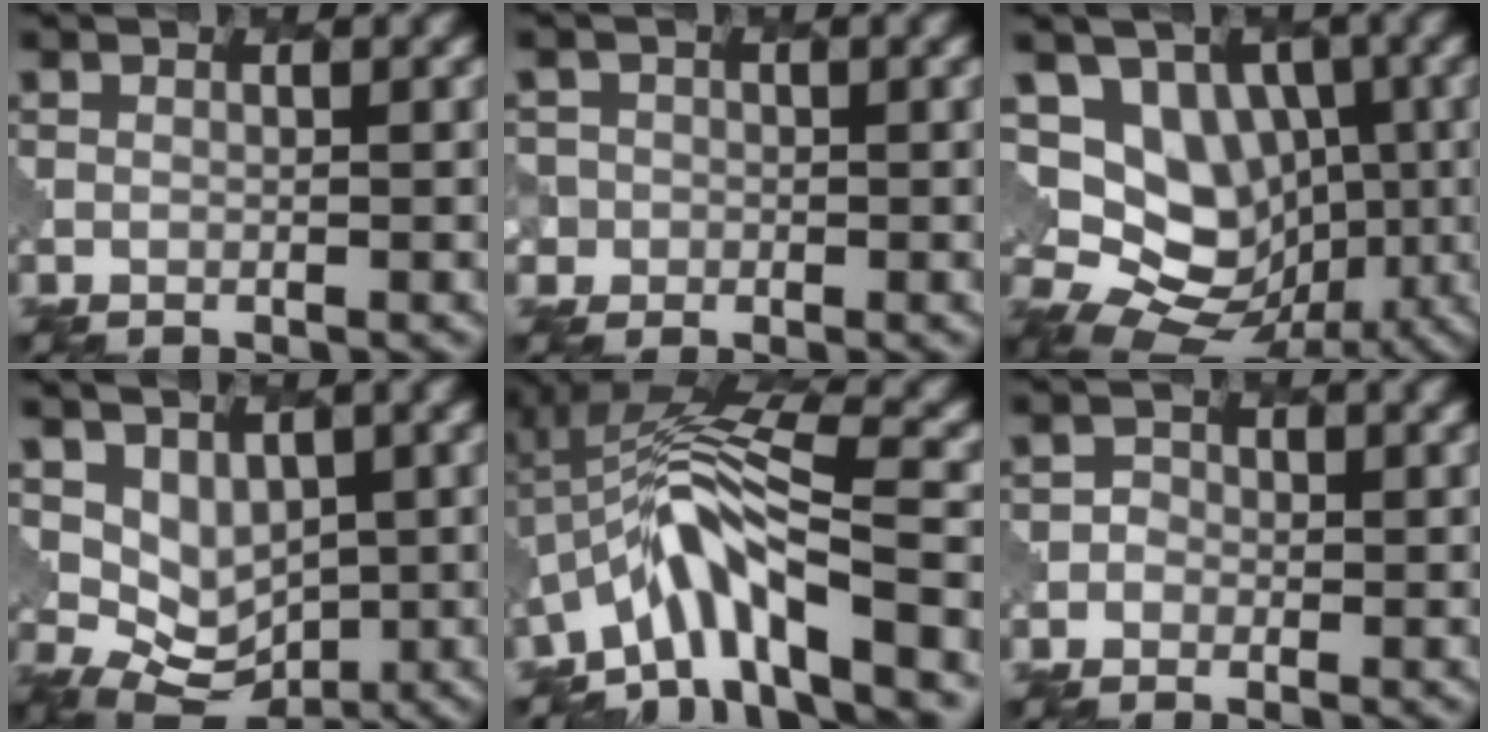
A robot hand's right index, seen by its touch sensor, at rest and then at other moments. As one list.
[{"total": 2.8, "force": [-0.4, 2.7, -0.1], "torque": [0.015, 0.011, -0.022]}, {"total": 9.0, "force": [0.1, 7.2, 5.3], "torque": [-0.071, -0.008, -0.008]}, {"total": 5.3, "force": [1.5, 3.9, 3.1], "torque": [-0.049, -0.009, 0.046]}, {"total": 8.6, "force": [-3.8, 2.2, 7.3], "torque": [-0.124, 0.016, -0.073]}, {"total": 1.3, "force": [-0.4, 1.2, 0.0], "torque": [0.018, 0.008, -0.011]}]